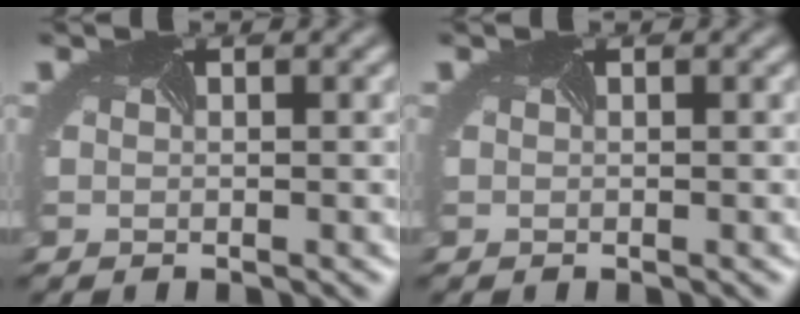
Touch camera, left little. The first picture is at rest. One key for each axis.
{"total": 0.0}